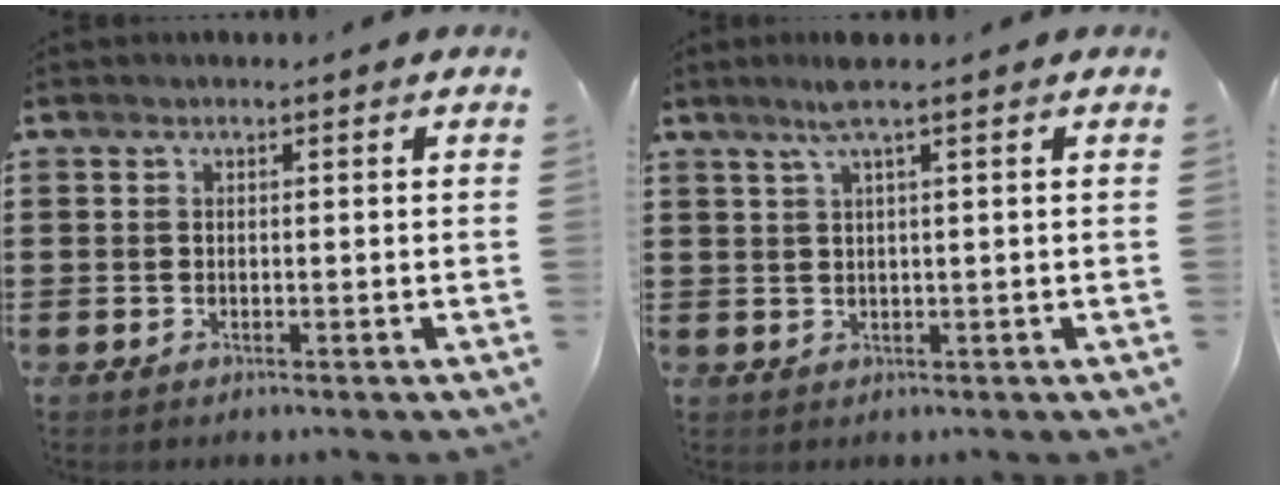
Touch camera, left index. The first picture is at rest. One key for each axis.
{"total": 3.5, "fx": 1.9, "fy": -0.2, "fz": 2.9, "tx": -0.062, "ty": 0.001, "tz": 0.033}